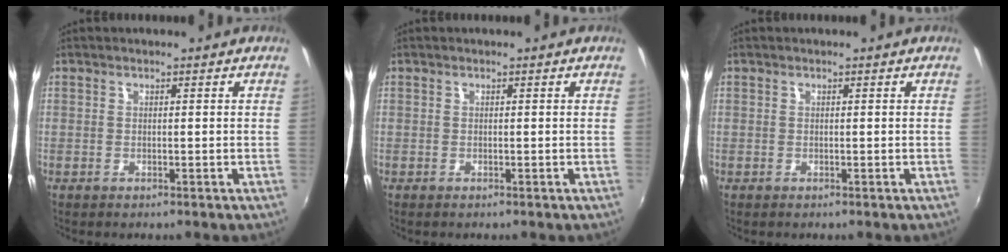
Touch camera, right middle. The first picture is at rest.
{"total": 0.0}
{"total": 0.0}